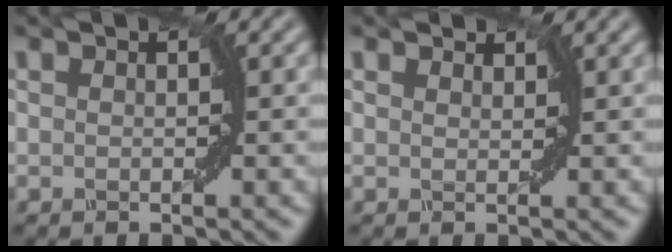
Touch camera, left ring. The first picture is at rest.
{"total": 0.9, "force": [0.9, 0.2, 0.0], "torque": [-0.005, 0.001, 0.014]}